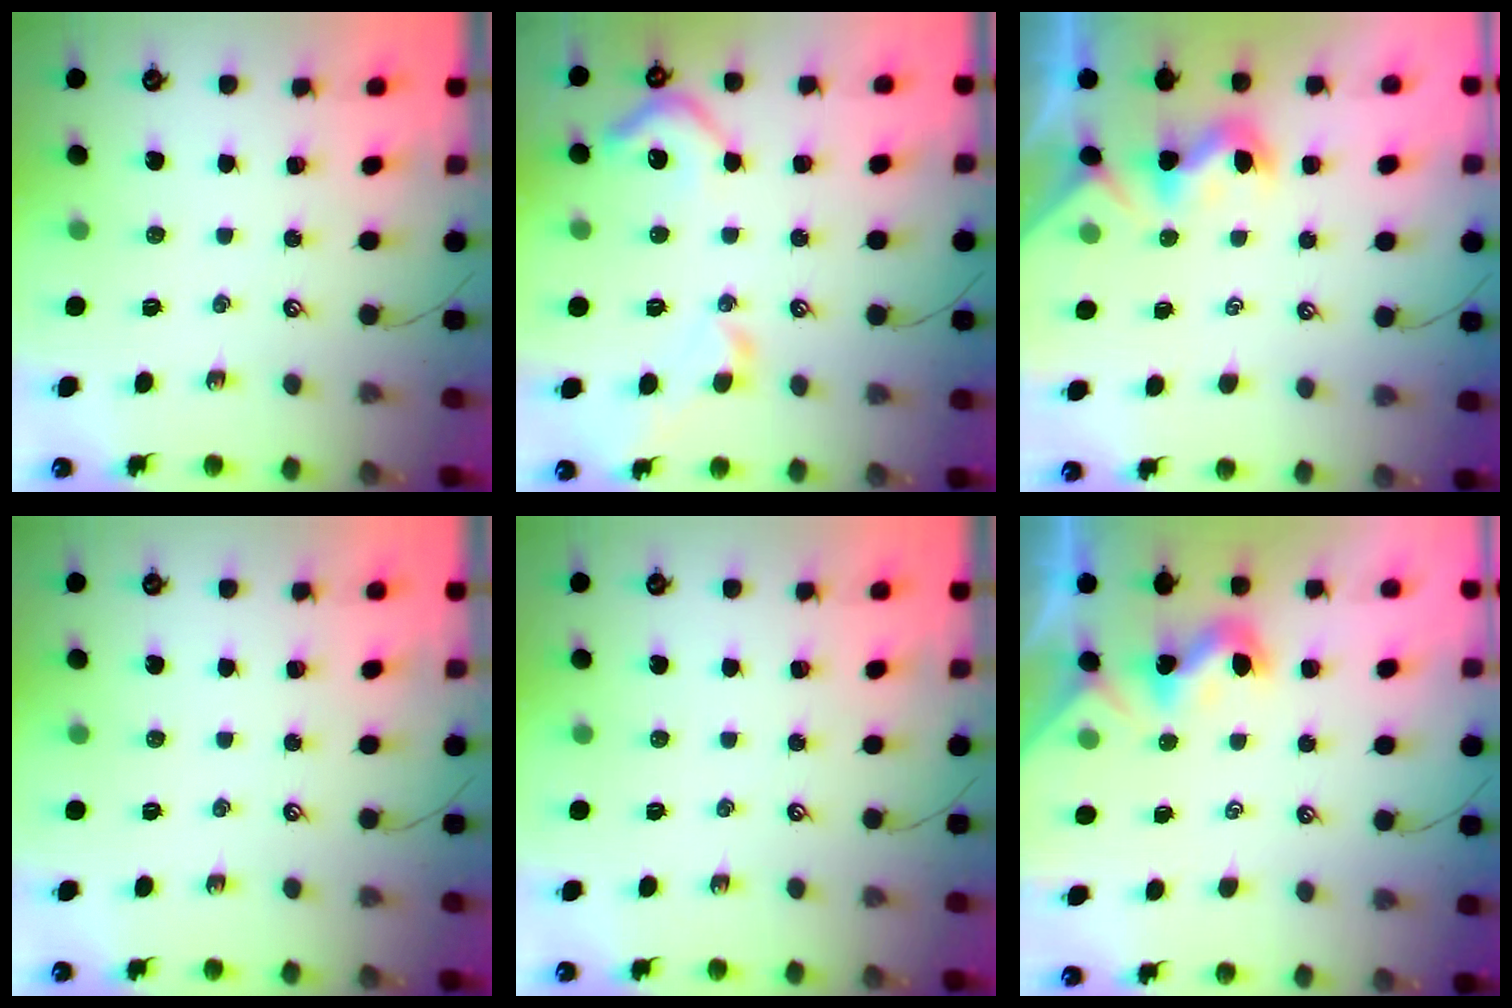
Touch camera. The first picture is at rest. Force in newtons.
{"total": 6.9, "press": 6.8, "slide": 1.3}
{"total": 0.7, "press": 0.5, "slide": 0.4}
{"total": 0.0}
{"total": 0.0}
{"total": 1.3, "press": 1.3, "slide": 0.3}